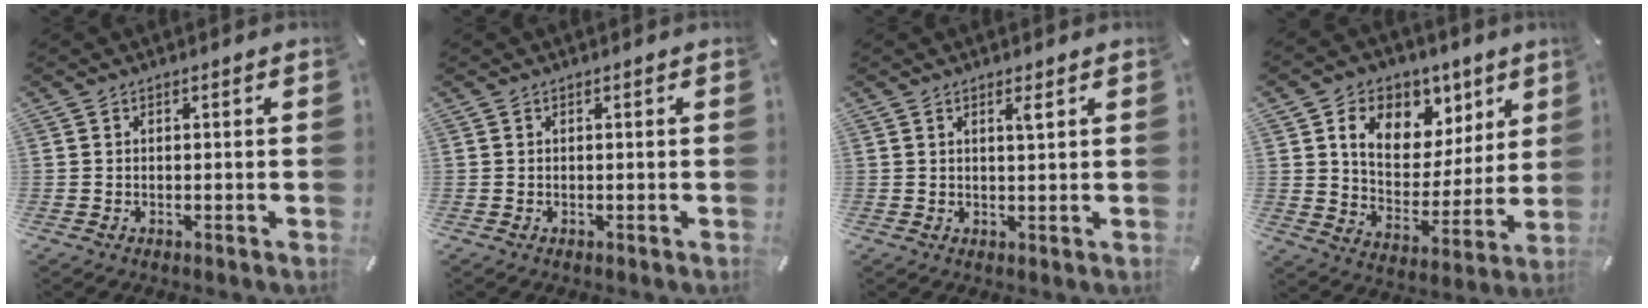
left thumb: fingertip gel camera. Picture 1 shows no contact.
{"total": 0.0}
{"total": 2.0, "force": [1.2, 0.1, 1.6], "torque": [-0.033, -0.002, 0.020]}
{"total": 12.9, "force": [7.1, 9.6, 4.9], "torque": [-0.073, -0.054, 0.130]}